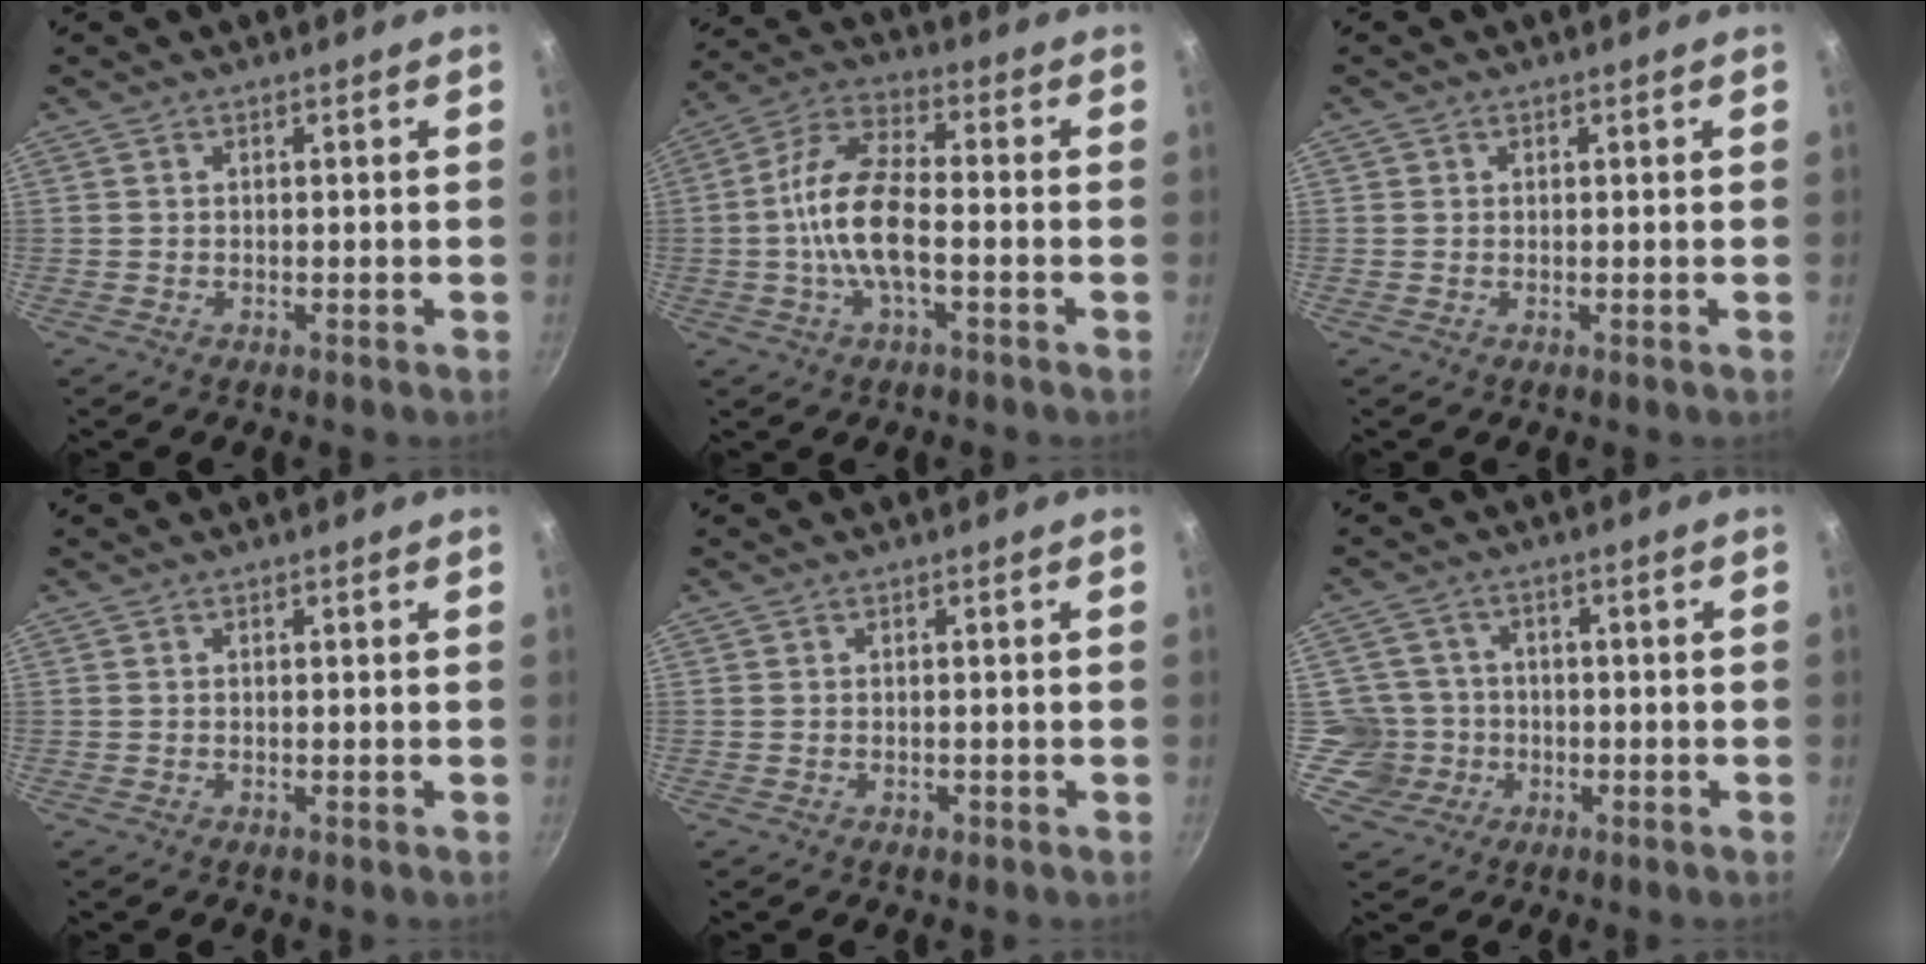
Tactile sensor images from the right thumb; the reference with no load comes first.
{"total": 12.2, "force": [-2.1, 4.9, 10.9], "torque": [-0.206, 0.032, -0.056]}
{"total": 0.5, "force": [0.2, 0.5, 0.0], "torque": [0.004, -0.001, 0.000]}
{"total": 0.0}
{"total": 0.8, "force": [-0.4, 0.6, 0.4], "torque": [-0.003, 0.001, -0.005]}
{"total": 6.2, "force": [-1.1, 6.1, 0.5], "torque": [0.026, 0.019, -0.023]}